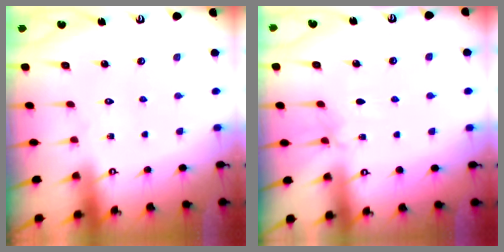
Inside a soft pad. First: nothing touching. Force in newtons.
{"total": 4.5, "press": 4.5, "slide": 0.5}